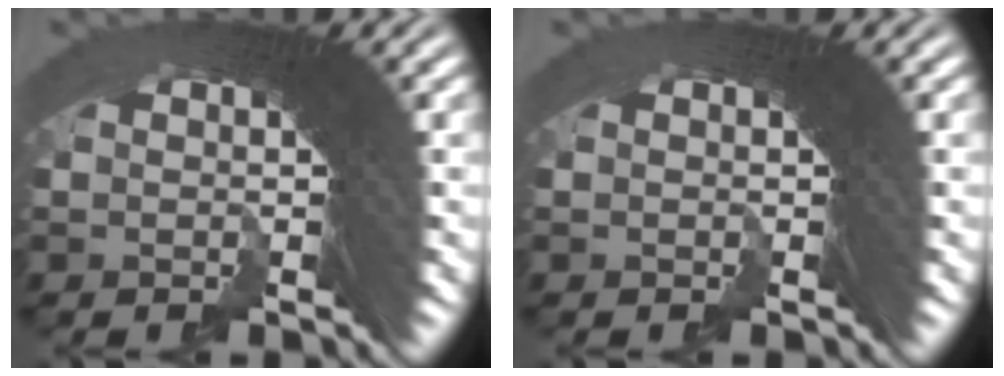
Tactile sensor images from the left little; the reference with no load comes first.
{"total": 0.0}